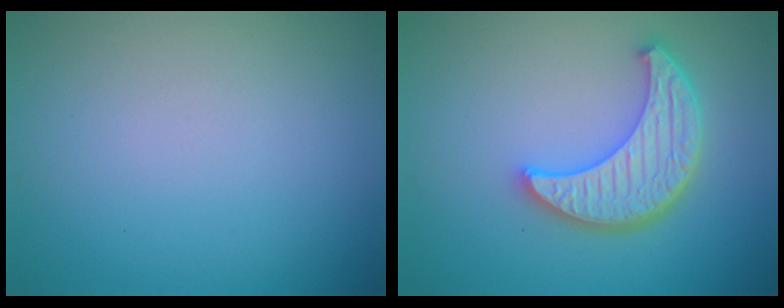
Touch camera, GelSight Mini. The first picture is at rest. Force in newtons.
{"total": 5.1, "press": 4.3, "slide": 2.8}